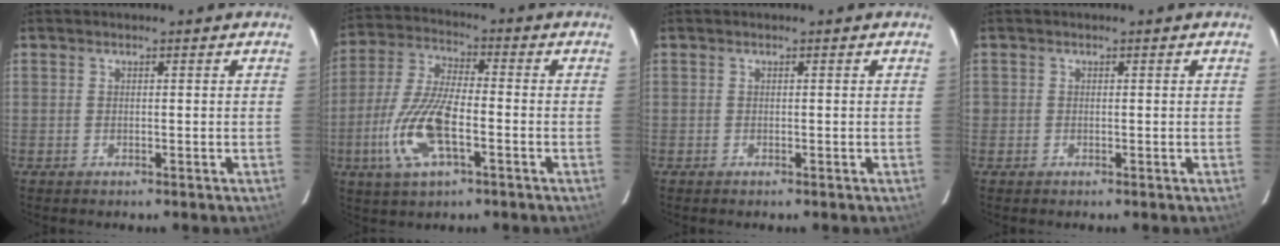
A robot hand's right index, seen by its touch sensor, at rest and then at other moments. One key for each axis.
{"total": 13.6, "fx": -4.6, "fy": 4.8, "fz": 11.9, "tx": -0.260, "ty": -0.006, "tz": -0.089}
{"total": 0.0}
{"total": 0.6, "fx": -0.2, "fy": 0.6, "fz": 0.0, "tx": 0.000, "ty": -0.001, "tz": -0.005}